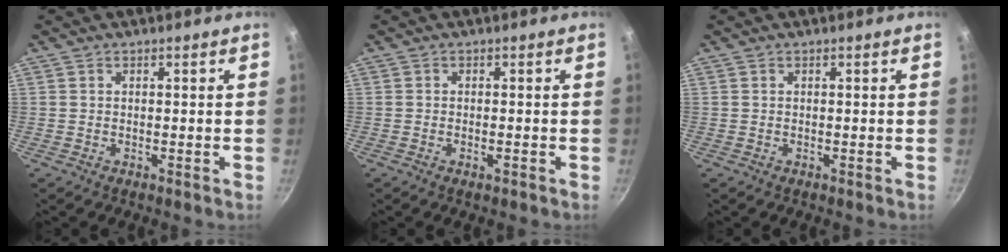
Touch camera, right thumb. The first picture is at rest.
{"total": 1.2, "force": [-0.6, 0.5, 1.0], "torque": [-0.017, 0.001, -0.011]}
{"total": 0.0}